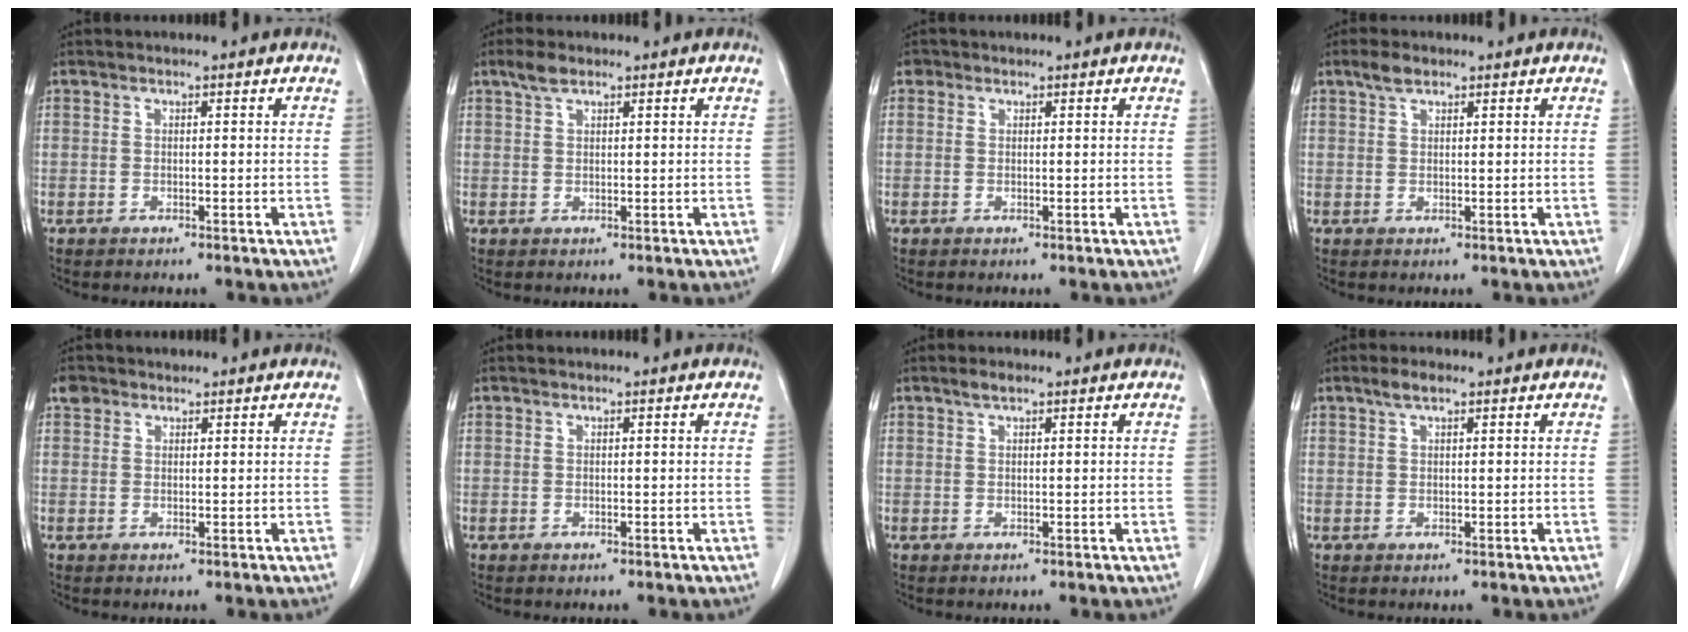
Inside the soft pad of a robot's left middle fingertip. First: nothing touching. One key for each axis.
{"total": 2.1, "fx": 1.6, "fy": 0.8, "fz": 1.2, "tx": -0.028, "ty": 0.007, "tz": 0.032}
{"total": 0.9, "fx": 0.5, "fy": 0.7, "fz": 0.1, "tx": 0.004, "ty": 0.003, "tz": 0.005}
{"total": 2.2, "fx": 1.6, "fy": 0.9, "fz": 1.2, "tx": -0.028, "ty": 0.006, "tz": 0.031}
{"total": 1.9, "fx": 1.3, "fy": 1.4, "fz": 0.2, "tx": -0.004, "ty": 0.011, "tz": 0.022}
{"total": 0.0}
{"total": 1.4, "fx": 1.0, "fy": 0.4, "fz": 0.9, "tx": -0.020, "ty": 0.005, "tz": 0.020}
{"total": 2.2, "fx": 1.5, "fy": 0.6, "fz": 1.5, "tx": -0.034, "ty": 0.009, "tz": 0.030}